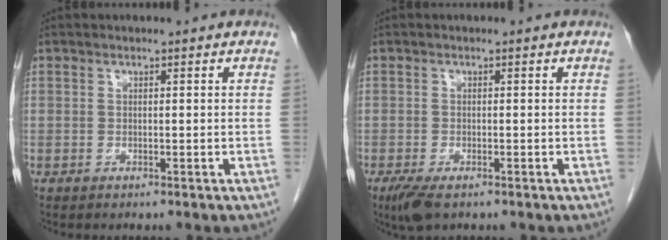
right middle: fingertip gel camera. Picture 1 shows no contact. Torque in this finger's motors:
{"motor_torque": [0.64, -0.18, 0.25, 0.05]}